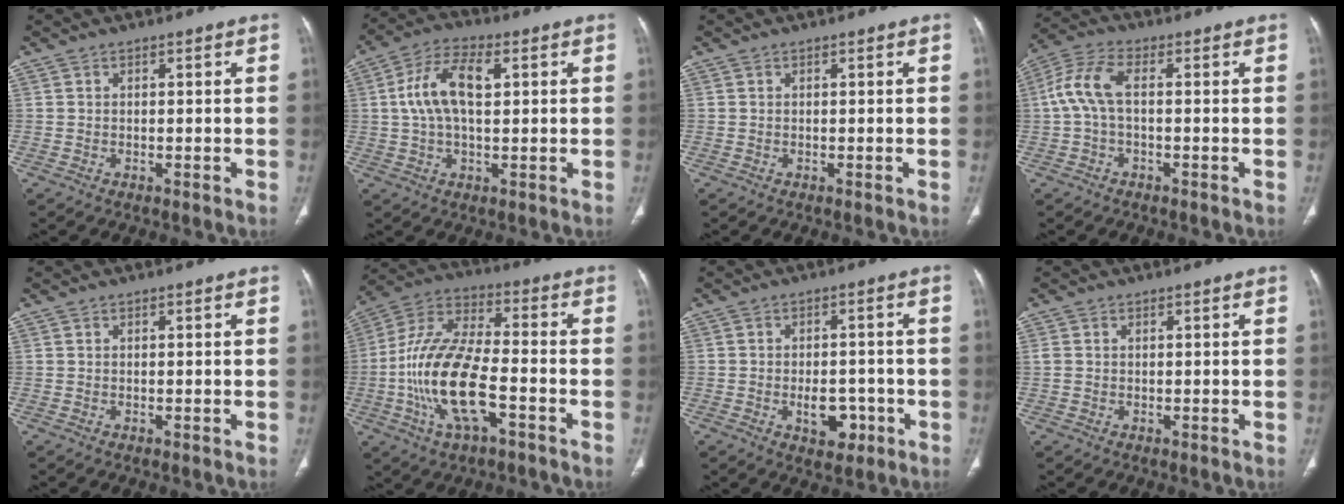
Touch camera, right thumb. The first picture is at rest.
{"total": 10.4, "force": [2.1, 5.1, 8.8], "torque": [-0.178, 0.019, 0.036]}
{"total": 0.0}
{"total": 7.0, "force": [0.0, 3.0, 6.3], "torque": [-0.150, 0.023, -0.005]}
{"total": 0.0}
{"total": 17.8, "force": [-5.1, 7.2, 15.5], "torque": [-0.315, 0.032, -0.092]}
{"total": 6.5, "force": [-2.4, 3.9, 4.7], "torque": [-0.048, 0.010, -0.026]}
{"total": 1.1, "force": [0.0, 0.9, 0.6], "torque": [-0.017, 0.002, 0.004]}